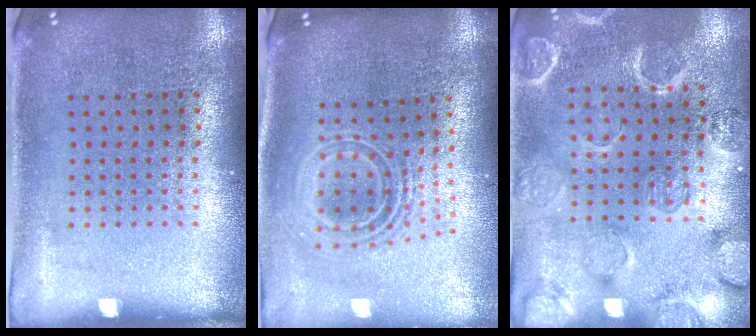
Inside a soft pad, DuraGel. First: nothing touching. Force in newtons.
{"total": 2.2, "press": 1.5, "slide": 1.5}
{"total": 2.4, "press": 2.4, "slide": 0.4}